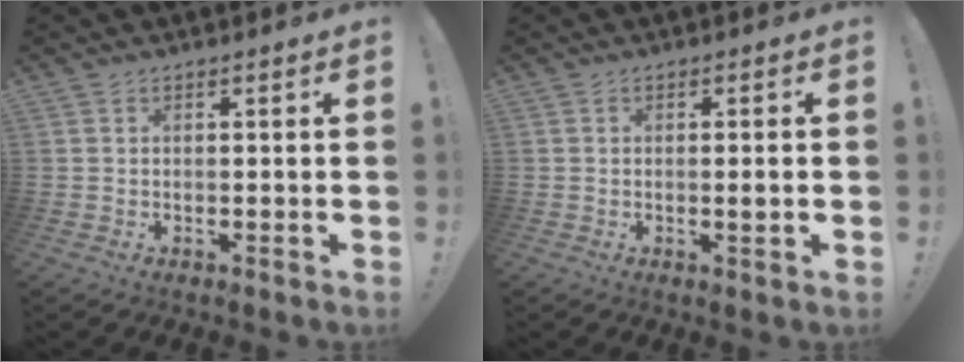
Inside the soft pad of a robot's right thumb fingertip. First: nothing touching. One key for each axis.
{"total": 2.1, "fx": -0.1, "fy": -0.1, "fz": 2.1, "tx": -0.028, "ty": -0.004, "tz": -0.006}